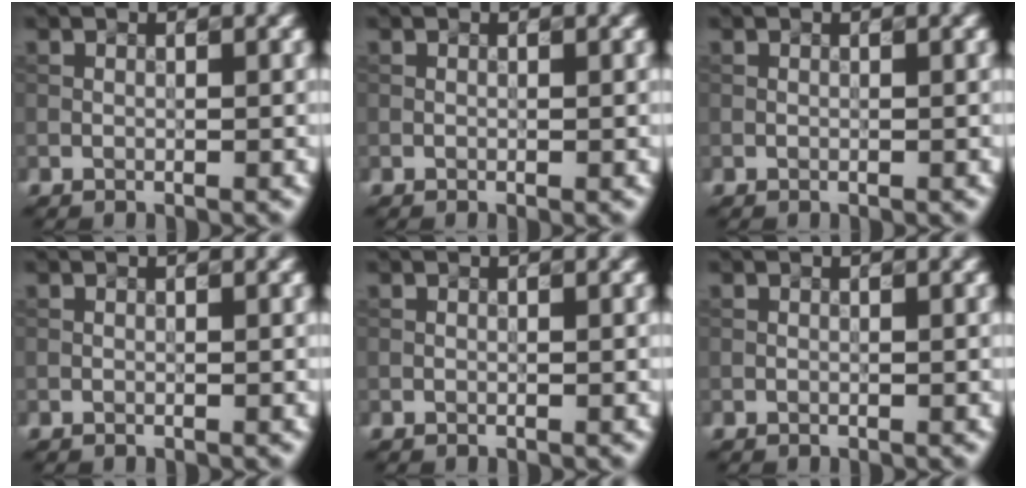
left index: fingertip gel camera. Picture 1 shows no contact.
{"total": 0.0}
{"total": 0.0}
{"total": 0.0}
{"total": 0.0}
{"total": 0.0}